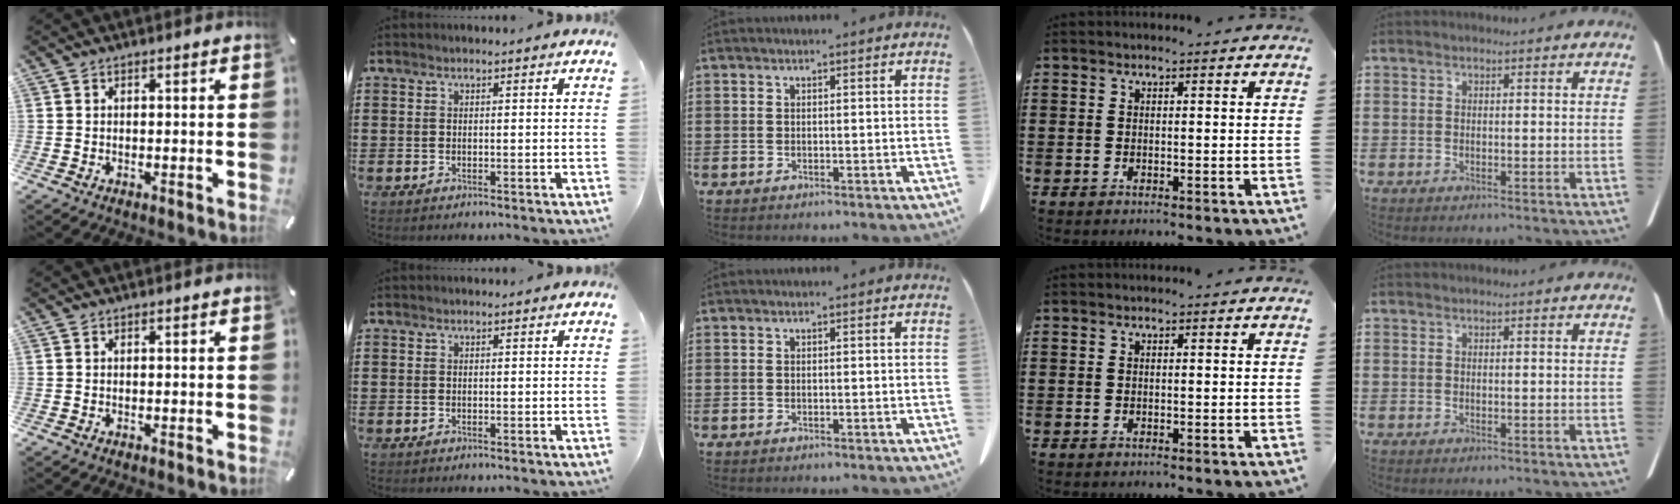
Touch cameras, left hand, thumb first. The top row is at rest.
{}